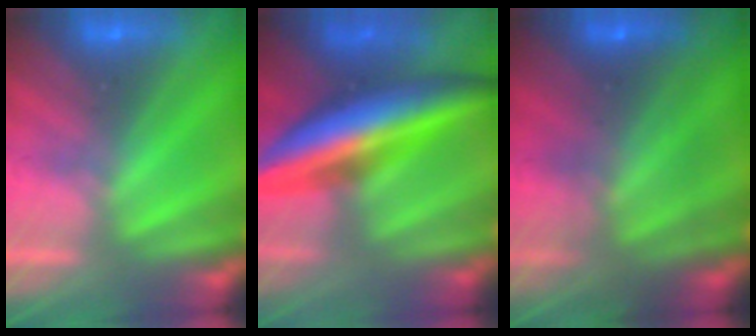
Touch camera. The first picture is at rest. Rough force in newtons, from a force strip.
{"total": 7.0}
{"total": 7.4}